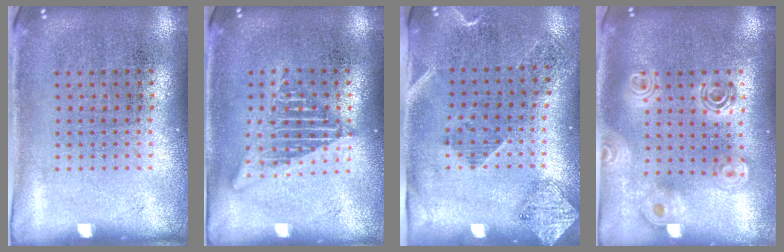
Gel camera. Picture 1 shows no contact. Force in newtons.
{"total": 2.4, "press": 2.4, "slide": 0.2}
{"total": 1.8, "press": 1.4, "slide": 1.2}
{"total": 1.9, "press": 1.6, "slide": 1.0}